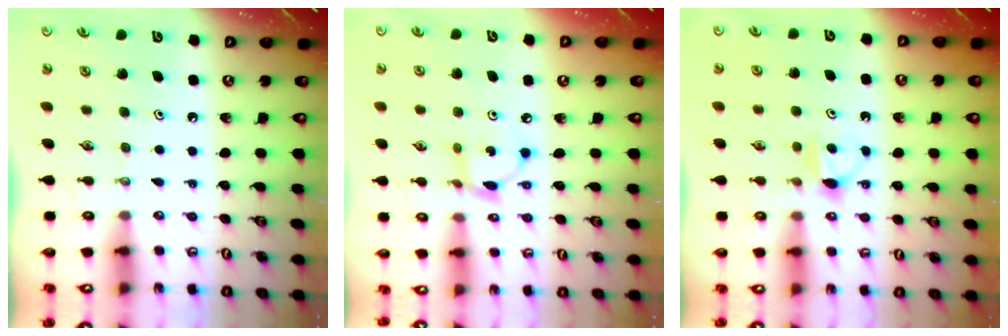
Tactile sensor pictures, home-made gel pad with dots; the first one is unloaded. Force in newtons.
{"total": 4.9, "press": 4.9, "slide": 0.1}
{"total": 6.2, "press": 6.2, "slide": 0.5}